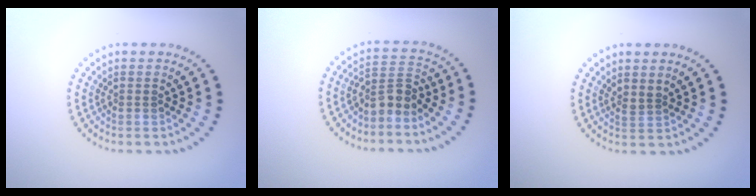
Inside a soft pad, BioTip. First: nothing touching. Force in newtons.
{"total": 2.6, "press": 2.0, "slide": 1.7}
{"total": 0.9, "press": 0.6, "slide": 0.7}